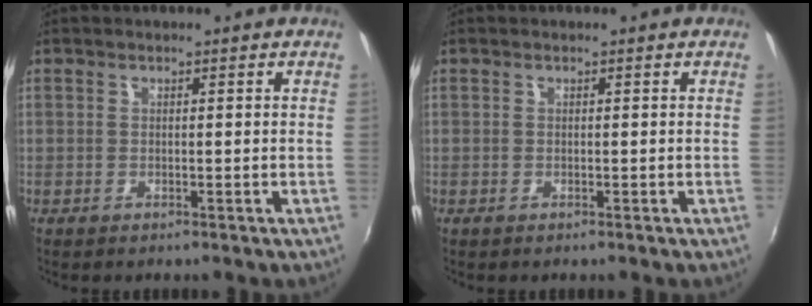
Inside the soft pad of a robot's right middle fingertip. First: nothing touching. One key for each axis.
{"total": 0.0}